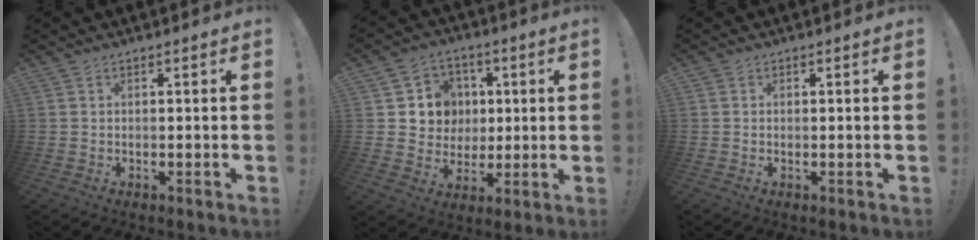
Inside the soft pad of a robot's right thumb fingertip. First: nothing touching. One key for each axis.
{"total": 9.7, "fx": 1.2, "fy": 9.4, "fz": 2.0, "tx": -0.021, "ty": -0.004, "tz": 0.034}
{"total": 0.0}